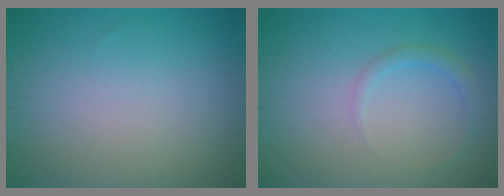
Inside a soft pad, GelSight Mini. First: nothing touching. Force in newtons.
{"total": 1.5, "press": 1.5, "slide": 0.2}